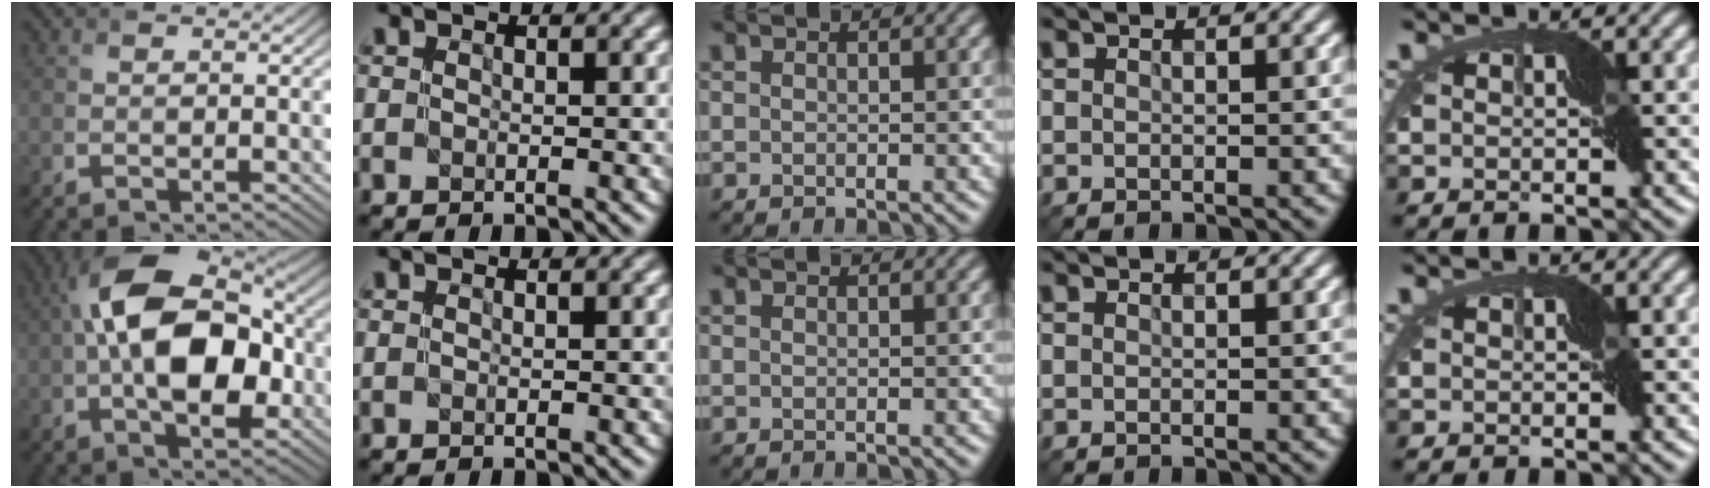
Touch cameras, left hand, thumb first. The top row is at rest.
{"thumb": {"total": 14.5, "force": [-0.3, 8.3, 11.9], "torque": [-0.194, 0.024, -0.017]}}